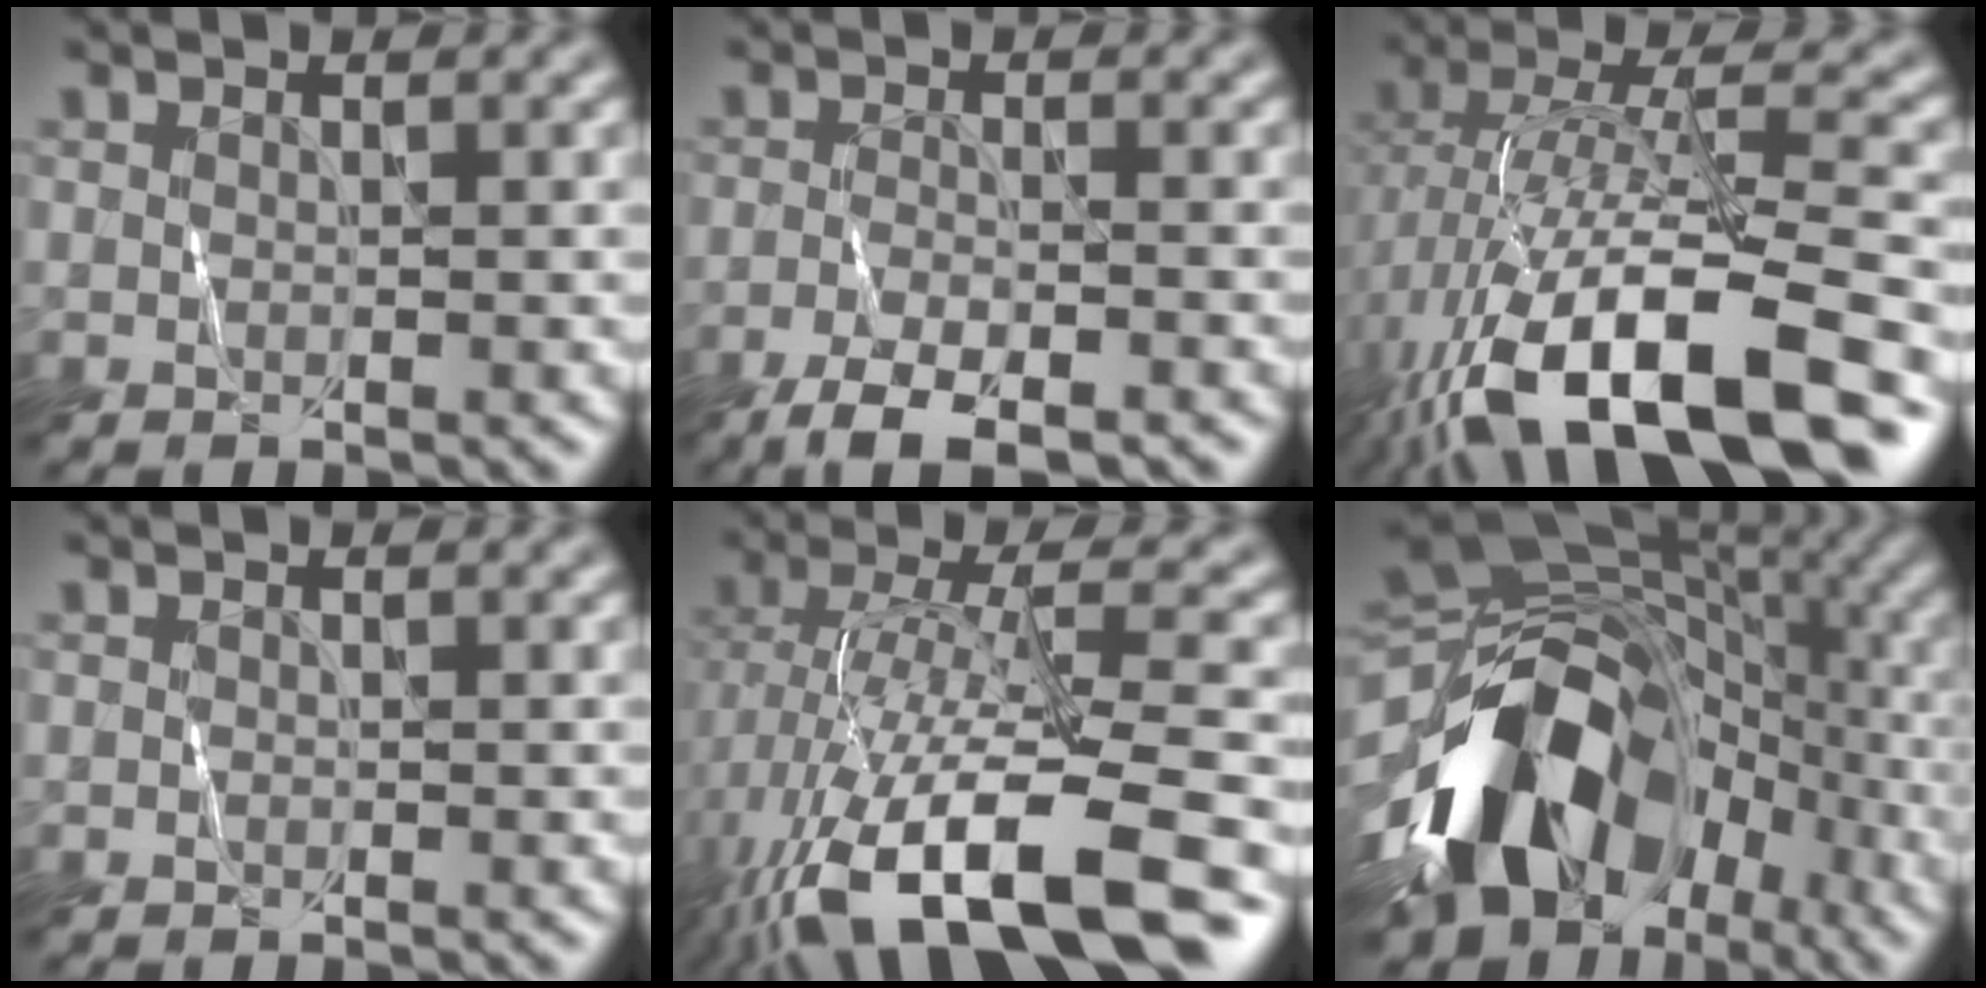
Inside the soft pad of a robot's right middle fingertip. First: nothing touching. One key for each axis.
{"total": 4.3, "fx": -3.4, "fy": 0.6, "fz": 2.4, "tx": -0.049, "ty": -0.008, "tz": -0.067}
{"total": 16.1, "fx": -8.1, "fy": 6.1, "fz": 12.5, "tx": -0.237, "ty": -0.001, "tz": -0.135}
{"total": 0.0}
{"total": 14.9, "fx": -7.3, "fy": 4.7, "fz": 12.1, "tx": -0.232, "ty": -0.004, "tz": -0.110}
{"total": 14.2, "fx": -6.3, "fy": 9.6, "fz": 8.3, "tx": -0.144, "ty": 0.006, "tz": -0.118}